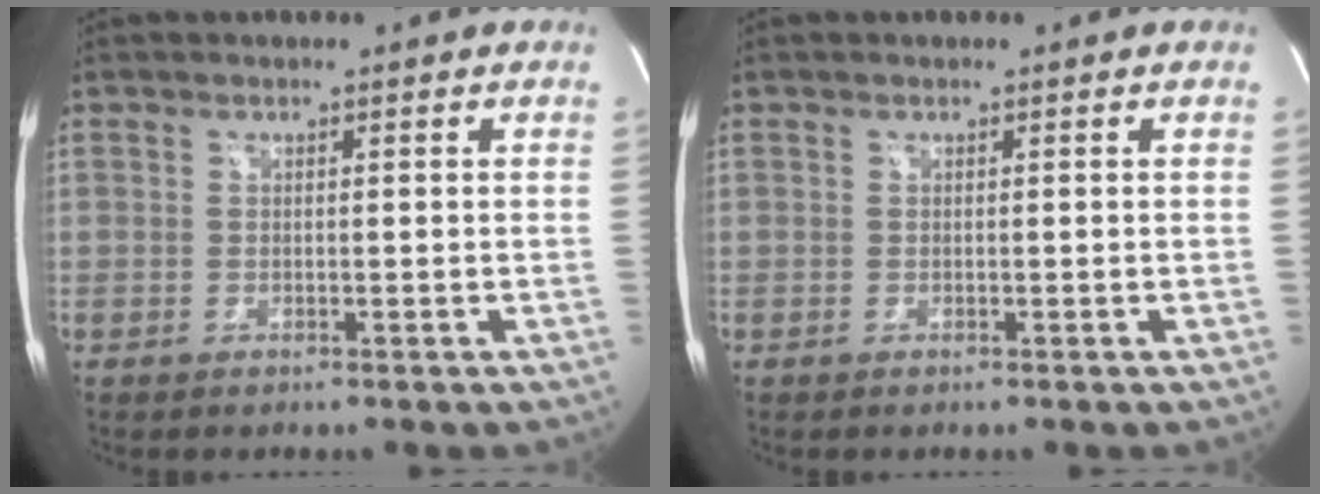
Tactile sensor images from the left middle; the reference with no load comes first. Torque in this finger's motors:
{"motor_torque": [0.00, 0.00, 0.00, 0.00]}